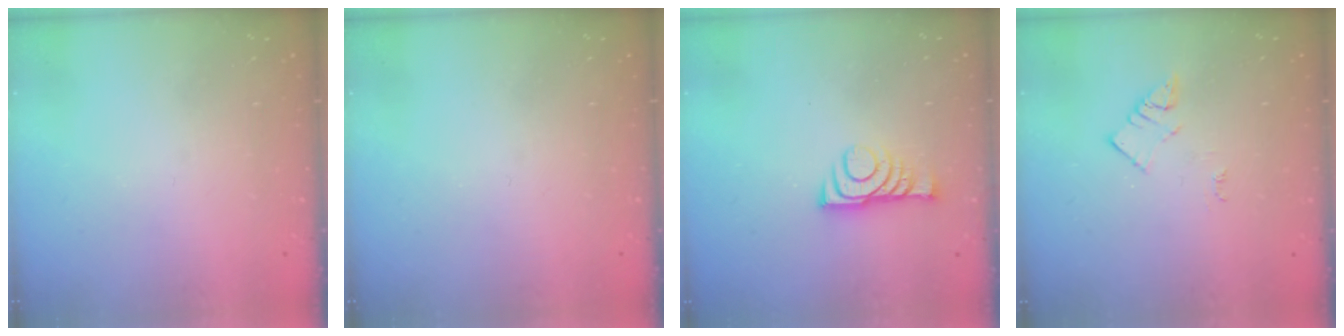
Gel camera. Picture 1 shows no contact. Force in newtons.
{"total": 0.0}
{"total": 8.2, "press": 8.1, "slide": 1.0}
{"total": 2.7, "press": 2.6, "slide": 0.4}